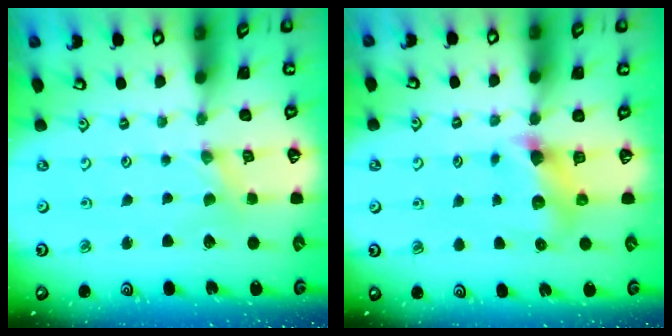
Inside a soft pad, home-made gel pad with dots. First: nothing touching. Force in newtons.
{"total": 6.1, "press": 6.0, "slide": 0.5}